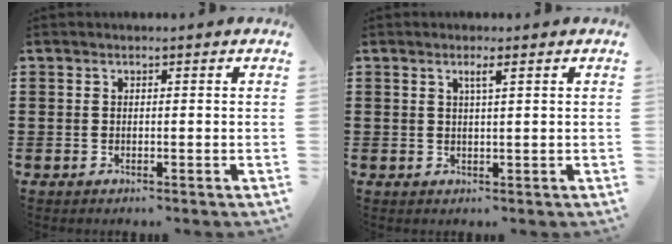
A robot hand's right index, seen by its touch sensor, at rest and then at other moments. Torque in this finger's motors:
{"motor_torque": [0.18, -0.18, 0.03, 0.02]}